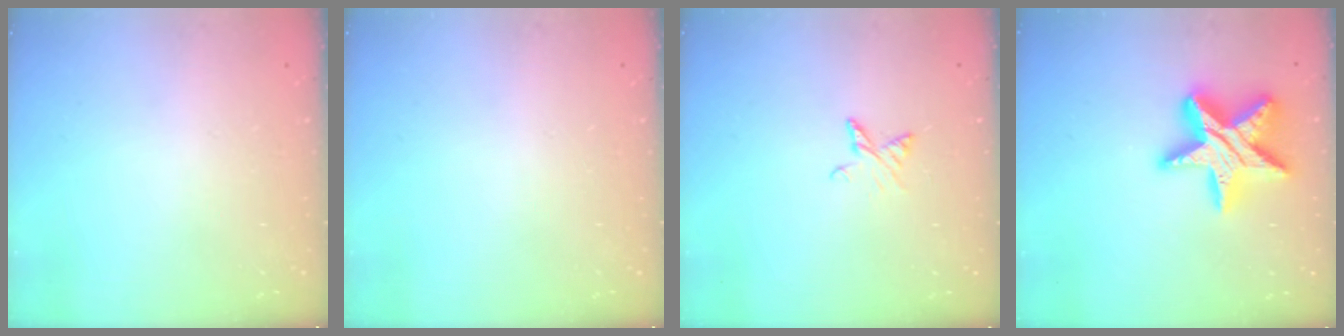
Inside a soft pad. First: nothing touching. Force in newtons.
{"total": 0.0}
{"total": 5.4, "press": 5.3, "slide": 0.6}
{"total": 18.7, "press": 18.6, "slide": 1.1}